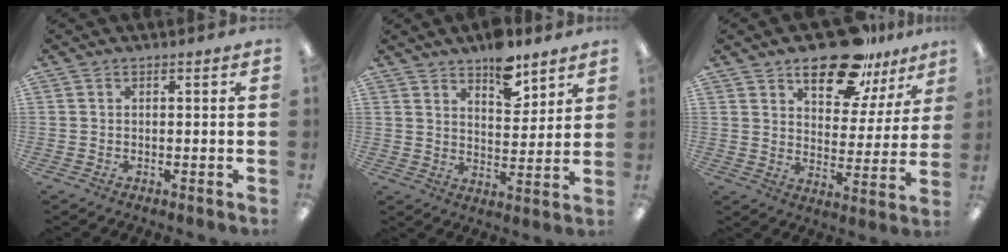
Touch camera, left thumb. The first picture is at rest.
{"total": 9.0, "force": [7.1, 4.0, 3.9], "torque": [-0.043, -0.046, 0.123]}
{"total": 16.7, "force": [12.6, 7.3, 8.2], "torque": [-0.122, -0.074, 0.219]}